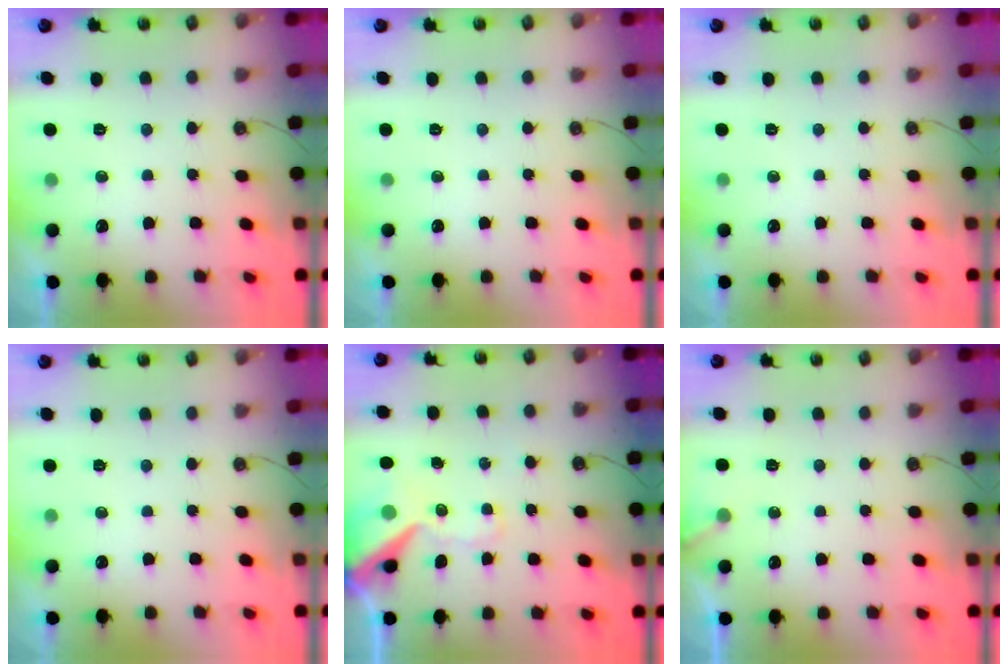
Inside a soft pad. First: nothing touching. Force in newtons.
{"total": 0.0}
{"total": 0.0}
{"total": 0.0}
{"total": 12.4, "press": 12.3, "slide": 1.6}
{"total": 2.4, "press": 2.4, "slide": 0.1}